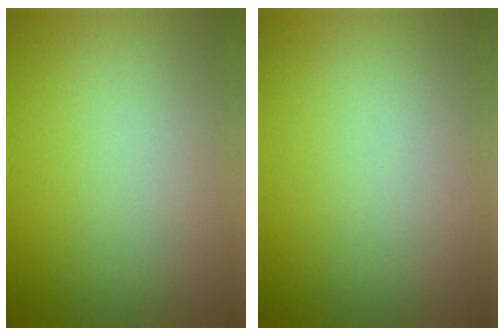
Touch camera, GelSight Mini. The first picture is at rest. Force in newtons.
{"total": 0.0}